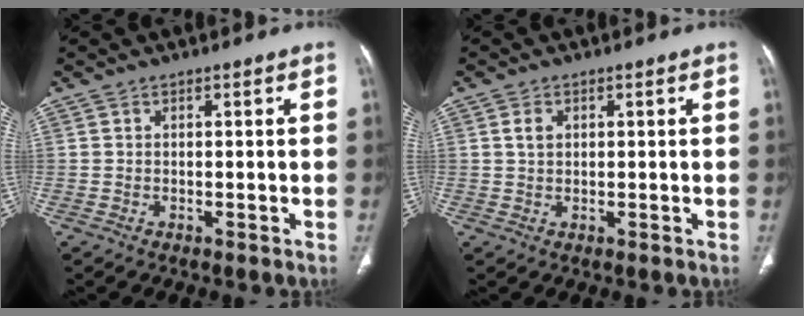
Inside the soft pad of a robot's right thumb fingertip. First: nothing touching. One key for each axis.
{"total": 2.8, "fx": 0.9, "fy": 1.9, "fz": 1.8, "tx": -0.026, "ty": 0.000, "tz": 0.018}